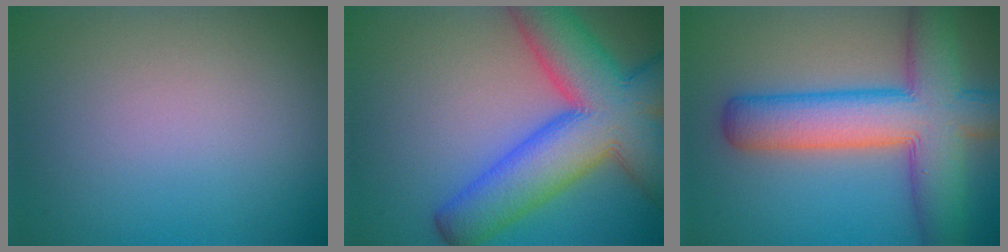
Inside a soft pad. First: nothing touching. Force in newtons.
{"total": 12.5, "press": 12.4, "slide": 0.5}
{"total": 9.9, "press": 9.9, "slide": 0.6}